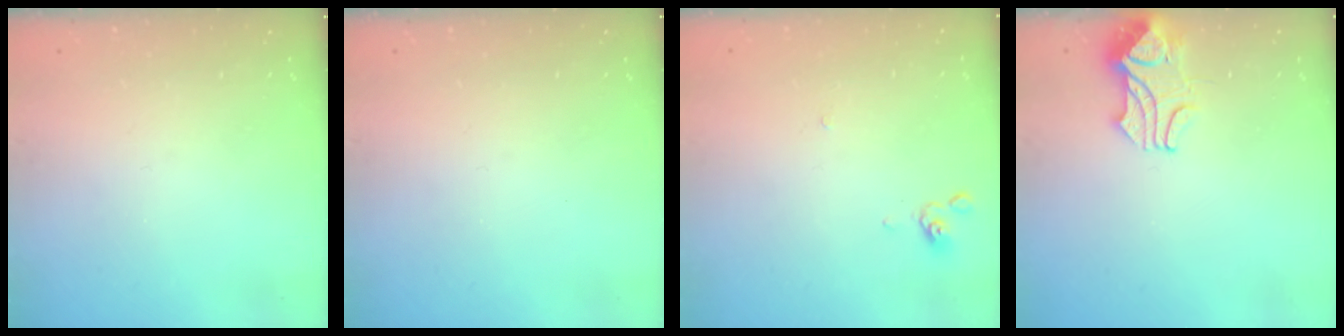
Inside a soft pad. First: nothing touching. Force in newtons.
{"total": 0.0}
{"total": 1.0, "press": 1.0, "slide": 0.2}
{"total": 2.2, "press": 2.0, "slide": 0.8}